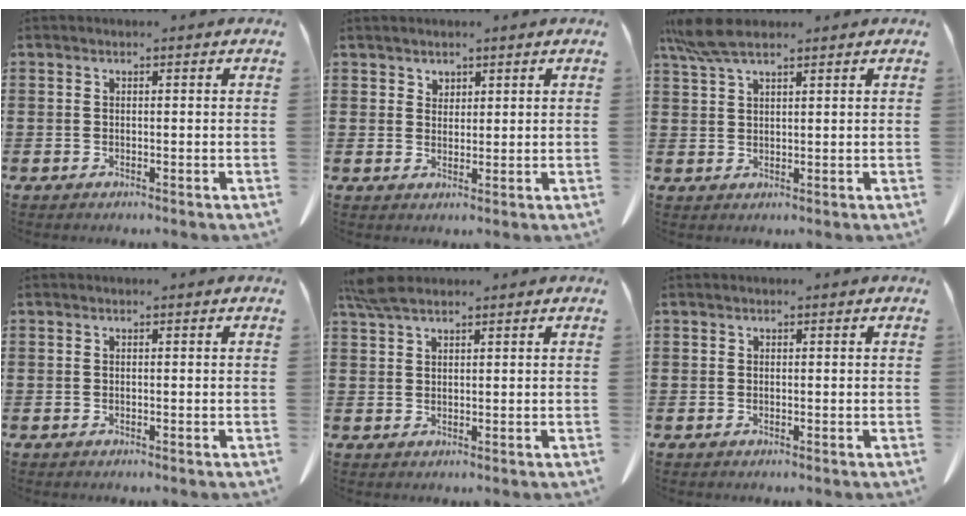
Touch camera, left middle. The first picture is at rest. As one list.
[{"total": 2.0, "force": [1.8, 0.9, 0.1], "torque": [0.002, -0.003, 0.035]}, {"total": 5.8, "force": [4.4, 1.1, 3.6], "torque": [-0.088, -0.006, 0.079]}, {"total": 0.0}, {"total": 3.9, "force": [3.0, 1.1, 2.4], "torque": [-0.055, 0.003, 0.057]}, {"total": 0.0}]